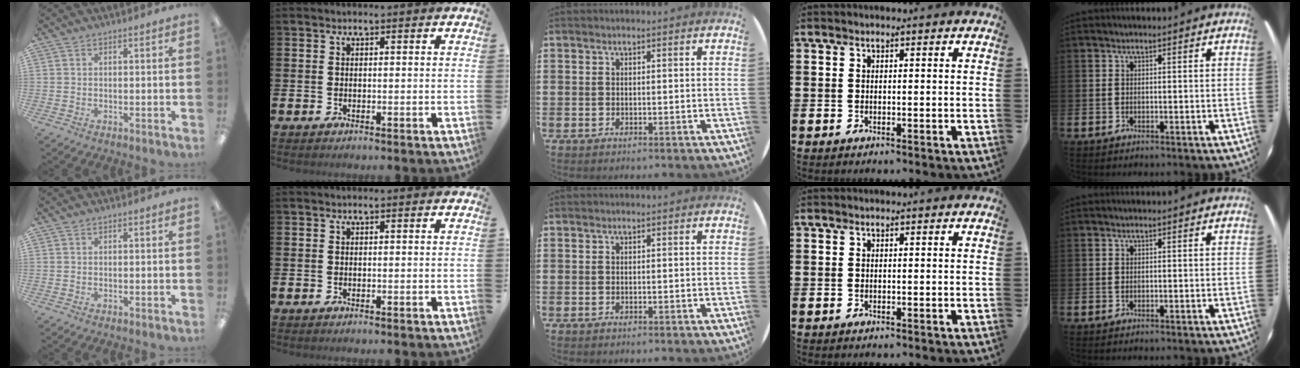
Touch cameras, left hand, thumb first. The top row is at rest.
{}